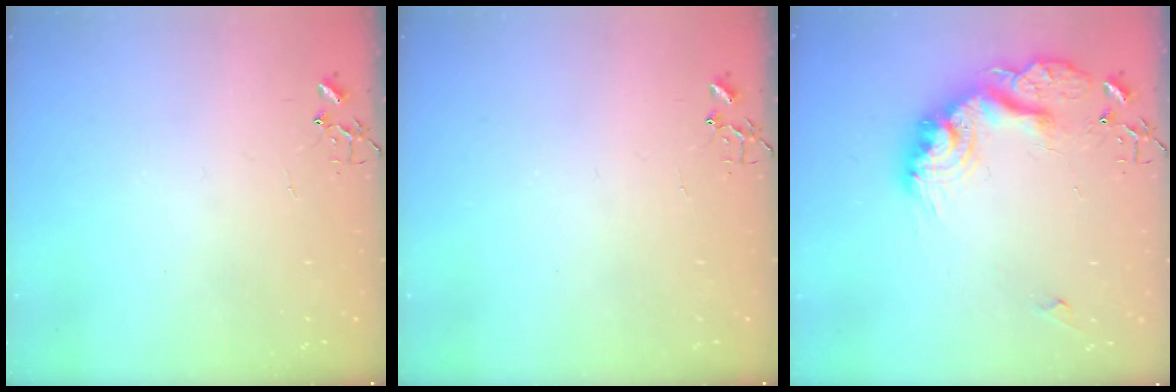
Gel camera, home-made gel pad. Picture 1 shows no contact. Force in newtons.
{"total": 0.0}
{"total": 19.5, "press": 19.5, "slide": 1.0}